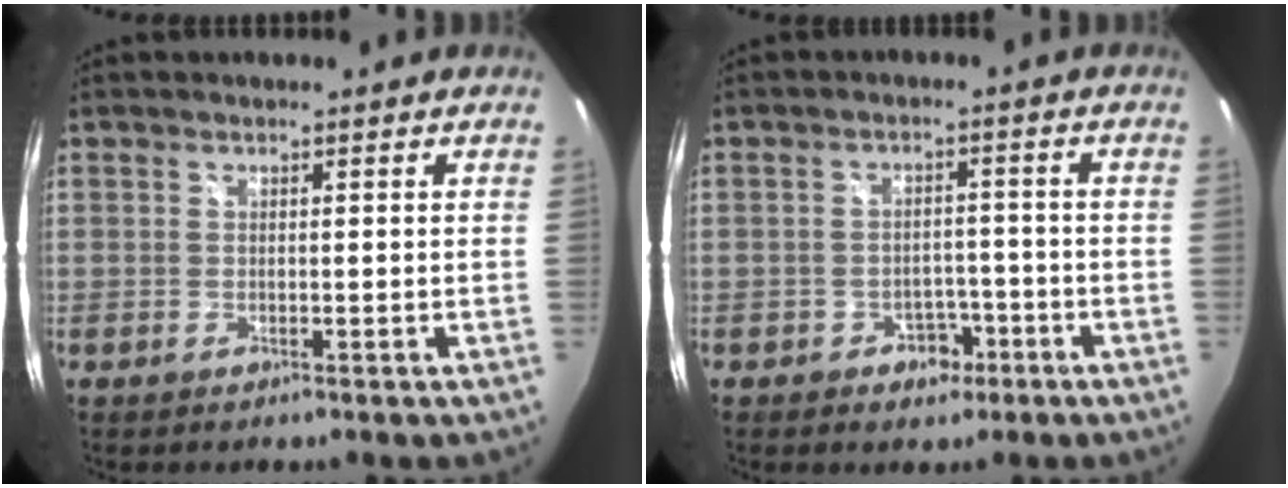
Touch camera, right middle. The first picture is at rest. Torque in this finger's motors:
{"motor_torque": [-0.47, -0.17, 0.01, 0.01]}